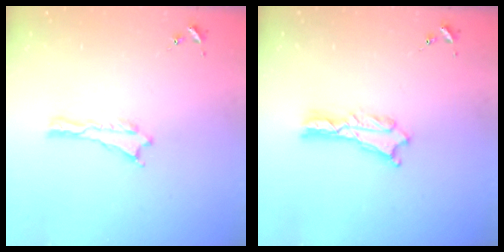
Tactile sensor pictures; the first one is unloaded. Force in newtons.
{"total": 1.3, "press": 1.3, "slide": 0.1}